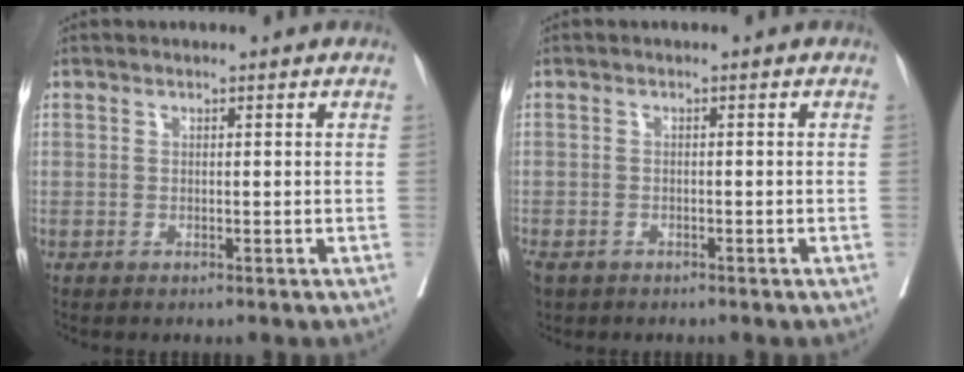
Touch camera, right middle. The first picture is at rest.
{"total": 3.7, "force": [-2.7, 1.8, 1.8], "torque": [-0.046, -0.005, -0.038]}